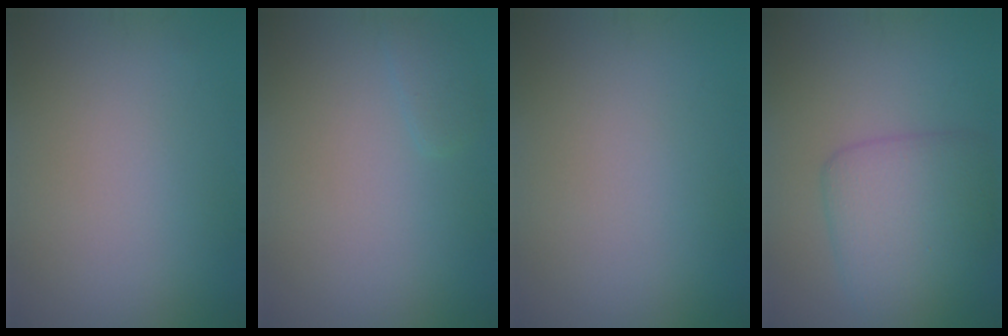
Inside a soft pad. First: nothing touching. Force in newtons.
{"total": 1.0, "press": 1.0, "slide": 0.0}
{"total": 0.0}
{"total": 4.9, "press": 4.9, "slide": 0.2}